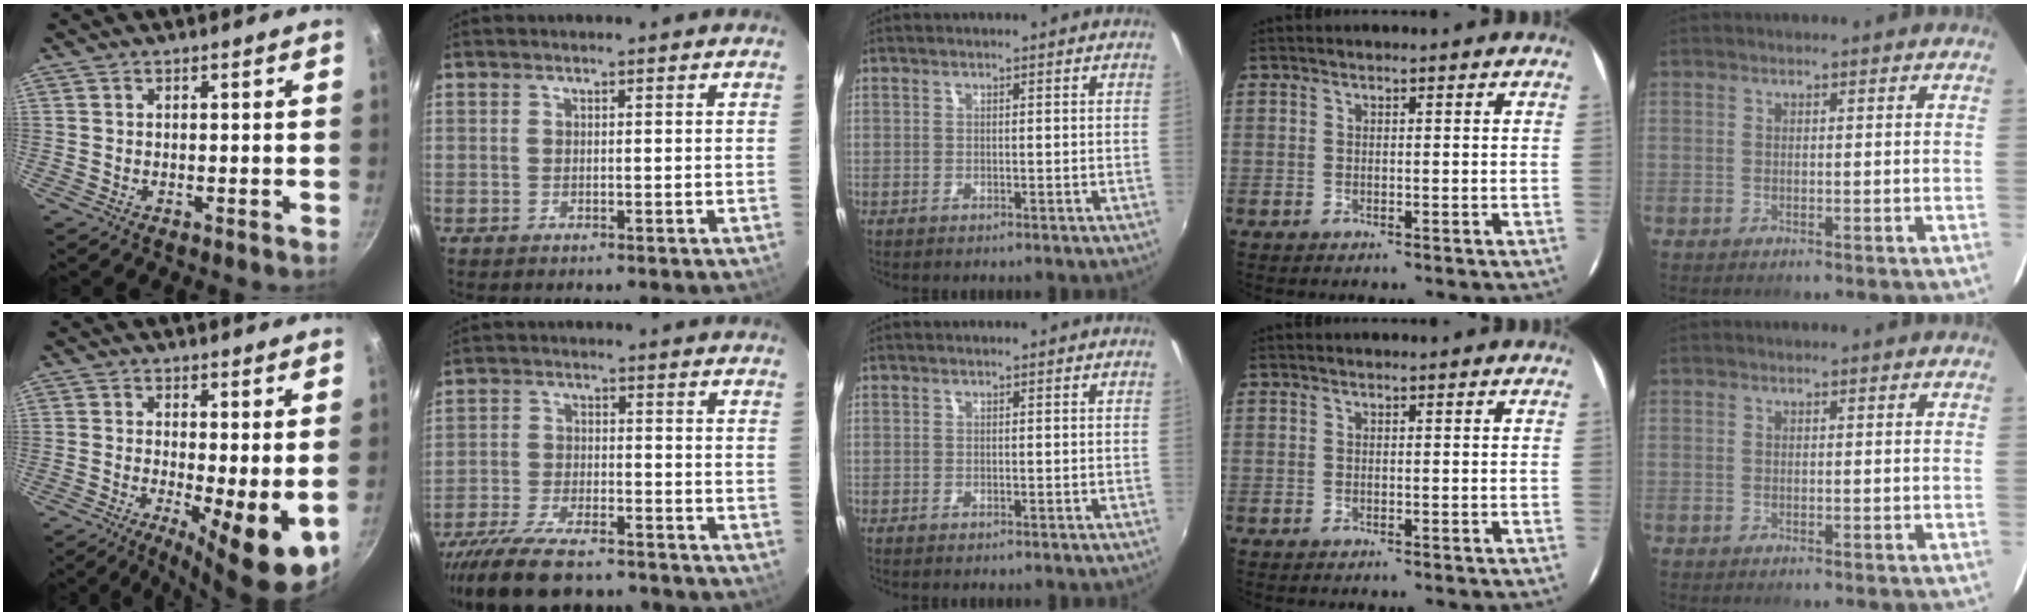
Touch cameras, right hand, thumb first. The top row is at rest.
{"thumb": {"total": 10.1, "force": [-1.4, 2.5, 9.7], "torque": [-0.139, -0.009, -0.016]}, "index": {"total": 15.4, "force": [-12.8, 4.9, 7.1], "torque": [-0.156, -0.019, -0.213]}}